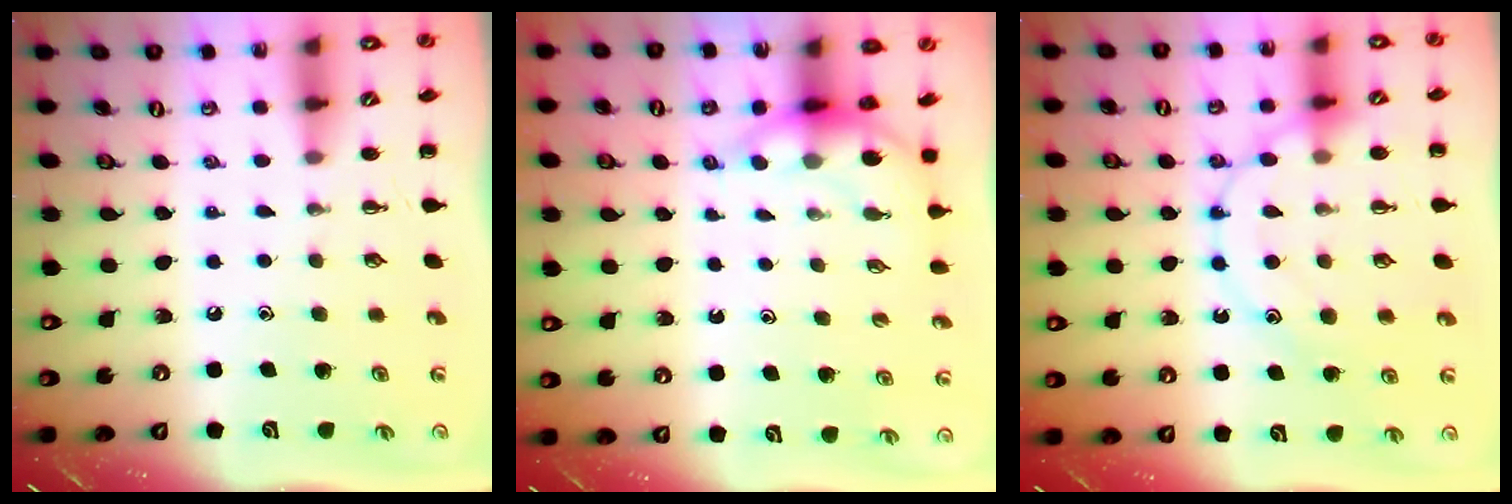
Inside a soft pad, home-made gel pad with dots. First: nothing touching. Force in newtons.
{"total": 4.3, "press": 4.3, "slide": 0.3}
{"total": 14.5, "press": 14.4, "slide": 1.3}